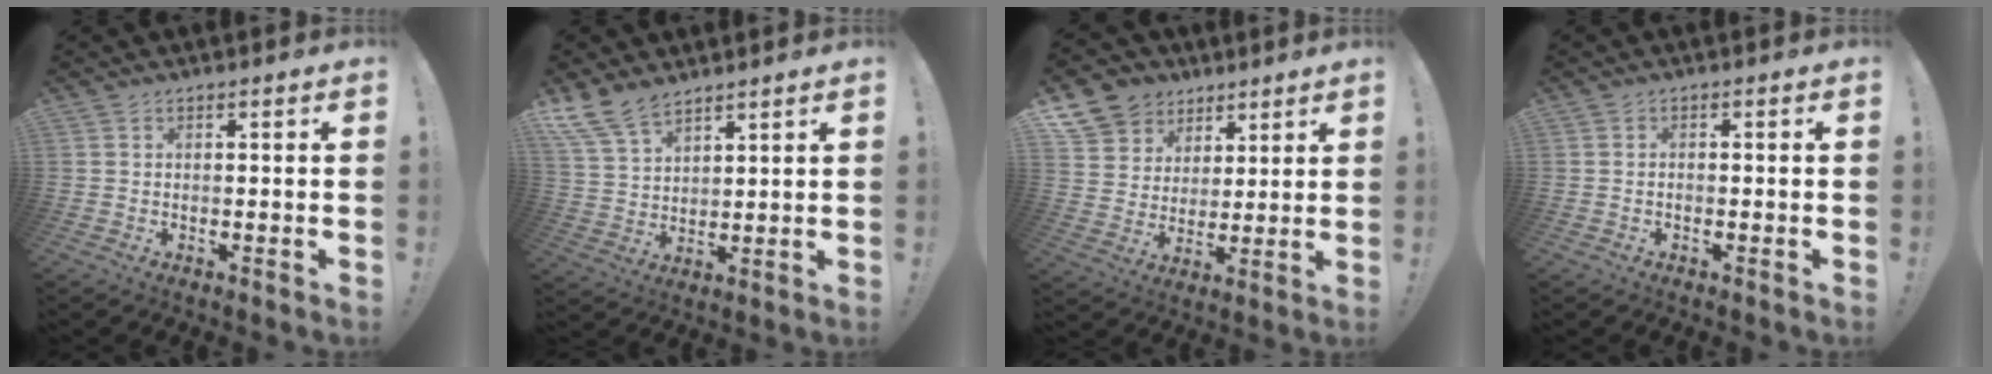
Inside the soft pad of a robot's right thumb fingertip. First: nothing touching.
{"total": 10.0, "force": [7.8, 4.6, 4.2], "torque": [-0.090, -0.038, 0.156]}
{"total": 11.1, "force": [6.1, 9.0, 2.4], "torque": [-0.035, -0.045, 0.123]}
{"total": 0.8, "force": [-0.5, 0.4, 0.4], "torque": [-0.006, 0.004, -0.010]}